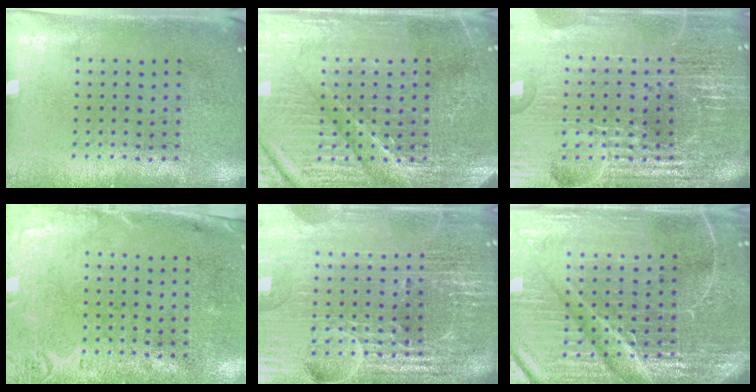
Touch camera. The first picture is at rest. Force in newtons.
{"total": 4.8, "press": 4.6, "slide": 1.5}
{"total": 6.8, "press": 5.9, "slide": 3.4}
{"total": 2.9, "press": 2.2, "slide": 1.8}
{"total": 6.5, "press": 5.7, "slide": 3.1}
{"total": 6.5, "press": 5.8, "slide": 3.0}